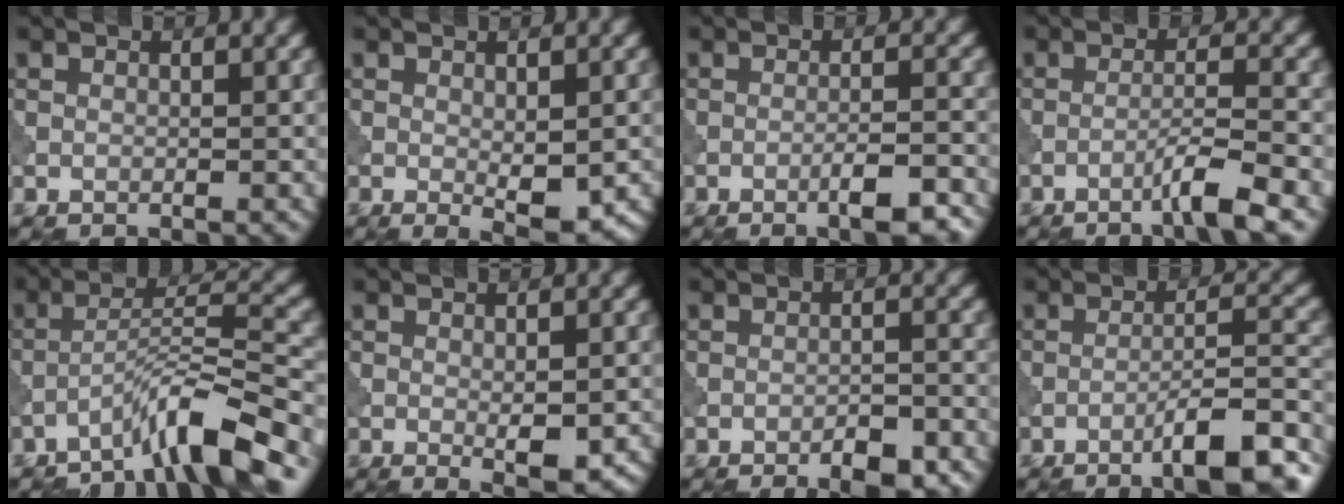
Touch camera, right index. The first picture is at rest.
{"total": 3.4, "force": [-0.5, 1.2, 3.1], "torque": [-0.046, -0.011, -0.001]}
{"total": 4.2, "force": [-2.4, 0.8, 3.3], "torque": [-0.052, 0.007, -0.038]}
{"total": 3.7, "force": [-2.2, 0.0, 2.9], "torque": [-0.043, 0.013, -0.052]}
{"total": 6.9, "force": [-4.9, 0.6, 4.7], "torque": [-0.076, 0.017, -0.092]}
{"total": 3.0, "force": [-0.6, 1.0, 2.8], "torque": [-0.042, -0.008, -0.004]}
{"total": 3.7, "force": [-2.7, 1.0, 2.4], "torque": [-0.039, 0.007, -0.038]}
{"total": 7.7, "force": [-5.2, 1.2, 5.6], "torque": [-0.071, 0.018, -0.081]}